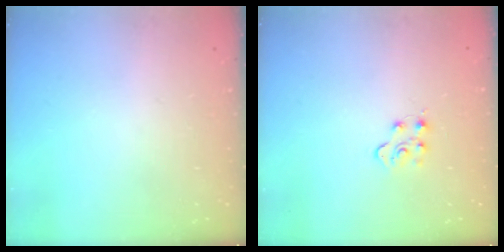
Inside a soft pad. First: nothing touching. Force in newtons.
{"total": 5.0, "press": 4.9, "slide": 0.5}